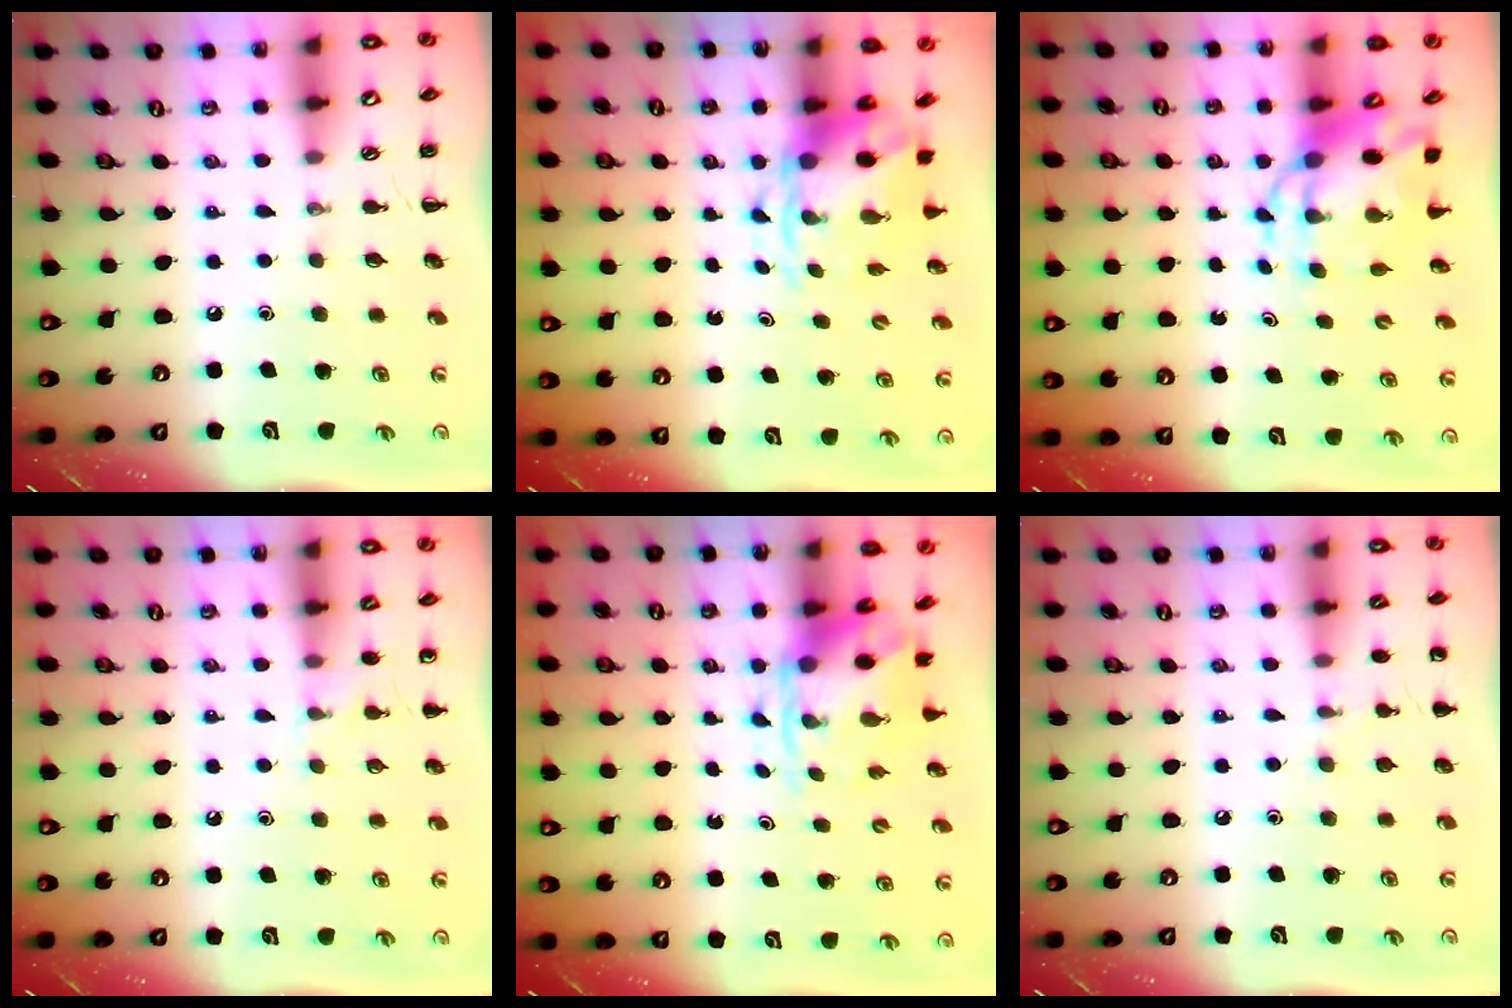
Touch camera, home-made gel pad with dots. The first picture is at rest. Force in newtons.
{"total": 3.9, "press": 3.8, "slide": 0.9}
{"total": 6.8, "press": 6.5, "slide": 2.1}
{"total": 5.8, "press": 5.5, "slide": 1.8}
{"total": 3.6, "press": 3.5, "slide": 1.0}
{"total": 6.1, "press": 5.9, "slide": 1.5}